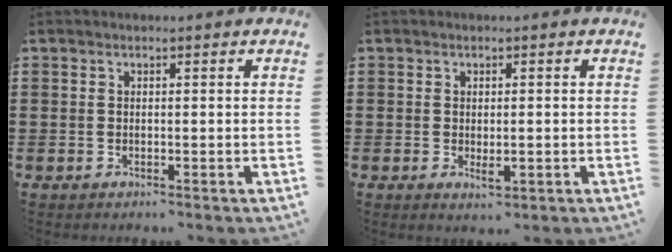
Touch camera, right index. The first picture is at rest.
{"total": 1.9, "force": [-0.3, 1.0, 1.5], "torque": [-0.028, 0.003, -0.005]}